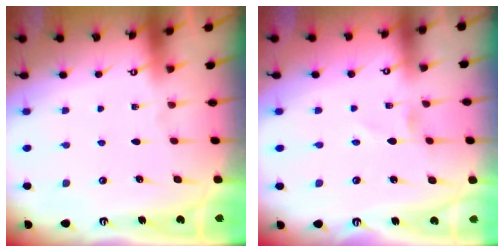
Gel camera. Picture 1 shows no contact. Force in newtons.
{"total": 0.0}